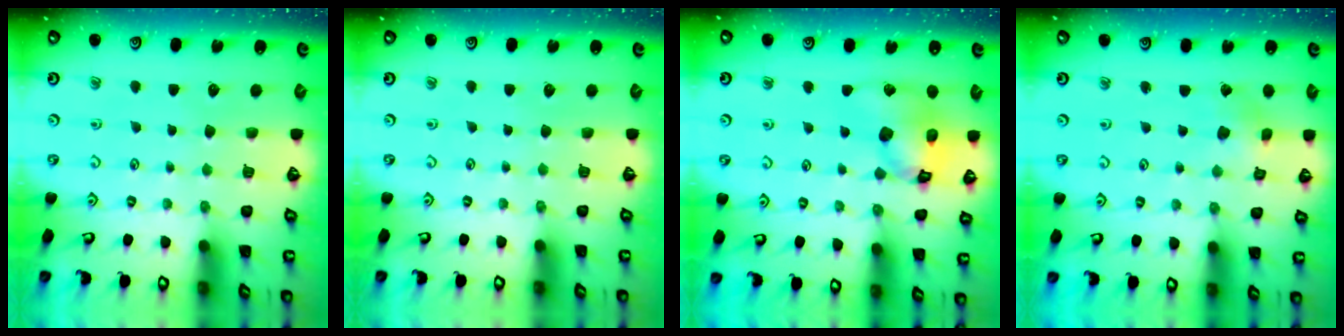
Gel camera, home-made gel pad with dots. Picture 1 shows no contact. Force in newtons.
{"total": 0.0}
{"total": 15.1, "press": 15.0, "slide": 1.9}
{"total": 2.3, "press": 2.3, "slide": 0.2}